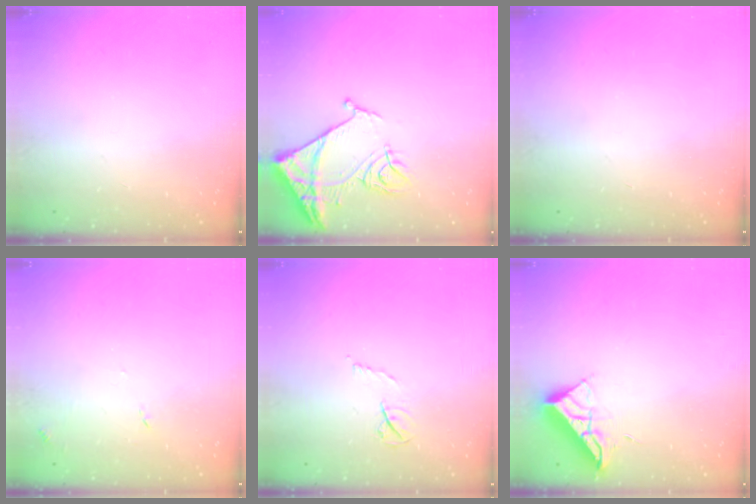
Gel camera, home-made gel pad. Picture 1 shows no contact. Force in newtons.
{"total": 11.7, "press": 11.6, "slide": 1.2}
{"total": 0.0}
{"total": 7.4, "press": 7.4, "slide": 0.7}
{"total": 4.8, "press": 4.8, "slide": 0.6}
{"total": 10.2, "press": 10.2, "slide": 0.5}